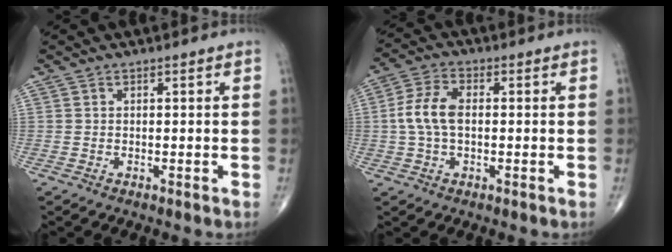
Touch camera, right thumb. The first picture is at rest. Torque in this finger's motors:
{"motor_torque": [0.21, 0.15, 0.75, 0.26, 0.10]}